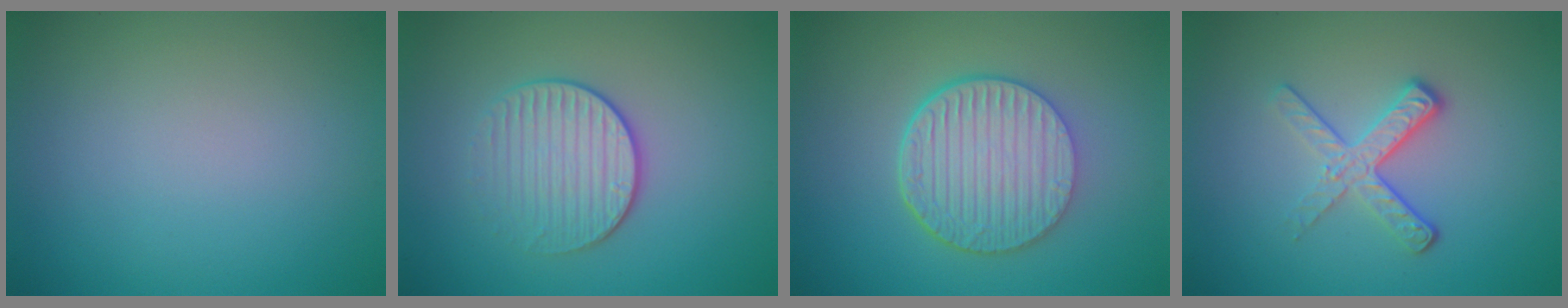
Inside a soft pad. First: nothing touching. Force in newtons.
{"total": 3.3, "press": 2.9, "slide": 1.5}
{"total": 6.5, "press": 4.8, "slide": 4.5}
{"total": 3.4, "press": 2.4, "slide": 2.4}